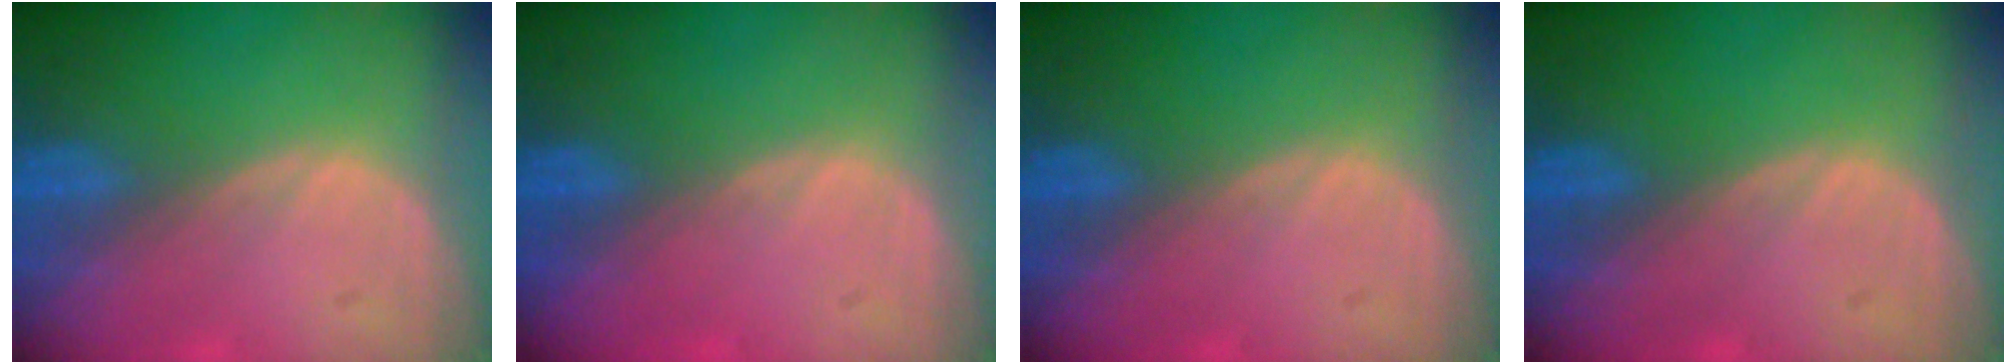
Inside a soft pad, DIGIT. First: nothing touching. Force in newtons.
{"total": 0.5, "press": 0.0, "slide": 0.5}
{"total": 0.0}
{"total": 0.0}